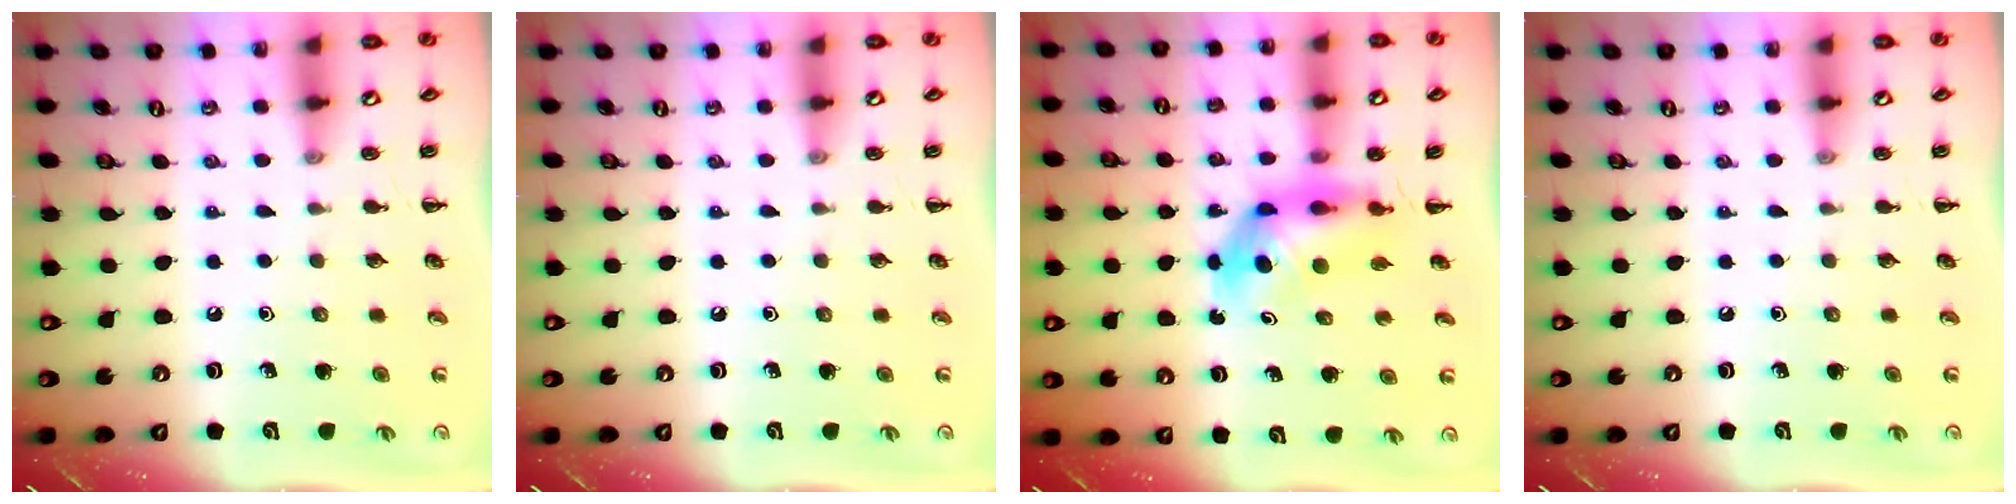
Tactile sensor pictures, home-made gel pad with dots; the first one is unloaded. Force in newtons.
{"total": 0.0}
{"total": 5.5, "press": 5.4, "slide": 1.0}
{"total": 0.0}